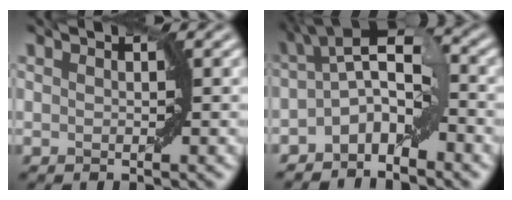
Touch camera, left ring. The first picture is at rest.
{"total": 5.7, "force": [-2.3, 2.7, 4.5], "torque": [-0.075, 0.012, -0.052]}